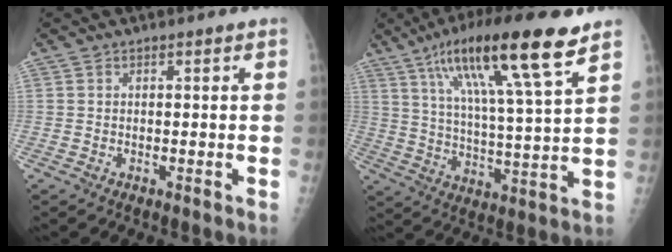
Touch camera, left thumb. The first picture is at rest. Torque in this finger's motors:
{"motor_torque": [0.34, 0.75, 1.78, -0.99, 0.54]}